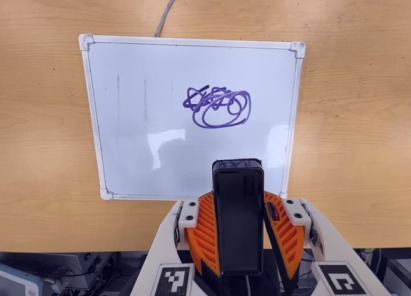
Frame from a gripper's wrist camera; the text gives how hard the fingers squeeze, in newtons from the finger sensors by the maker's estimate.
{"total": 5.7, "left": 4.8, "right": 6.7}